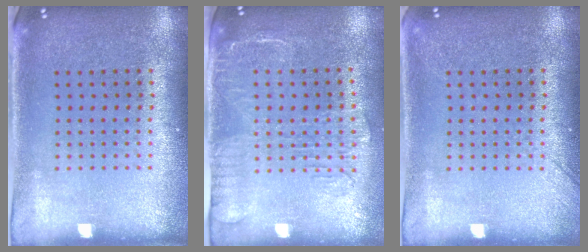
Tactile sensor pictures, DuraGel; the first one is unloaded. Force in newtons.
{"total": 1.9, "press": 1.6, "slide": 1.0}
{"total": 1.2, "press": 1.2, "slide": 0.2}